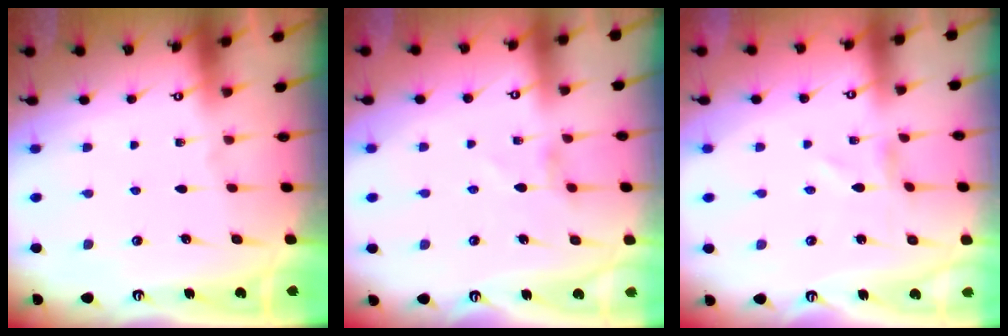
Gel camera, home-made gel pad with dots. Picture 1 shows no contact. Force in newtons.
{"total": 2.9, "press": 2.9, "slide": 0.4}
{"total": 0.8, "press": 0.8, "slide": 0.1}